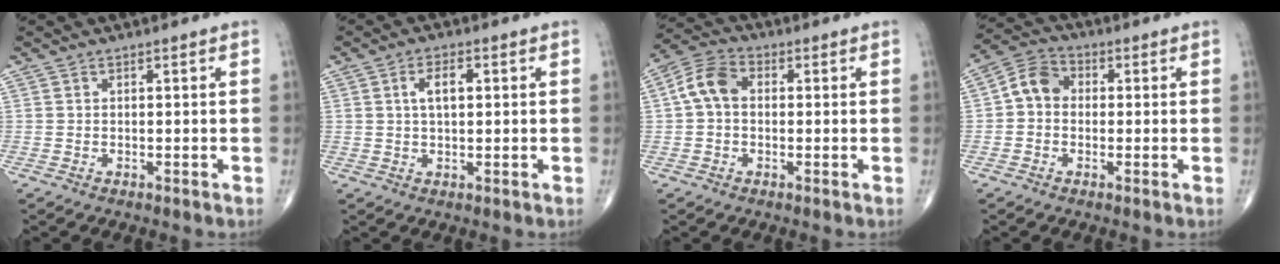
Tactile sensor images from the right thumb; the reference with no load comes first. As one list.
[{"total": 4.5, "force": [1.1, 2.2, 3.8], "torque": [-0.069, 0.004, 0.018]}, {"total": 6.9, "force": [0.5, 4.8, 4.9], "torque": [-0.092, 0.023, -0.001]}, {"total": 6.2, "force": [-0.1, 5.1, 3.6], "torque": [-0.051, 0.023, -0.015]}]